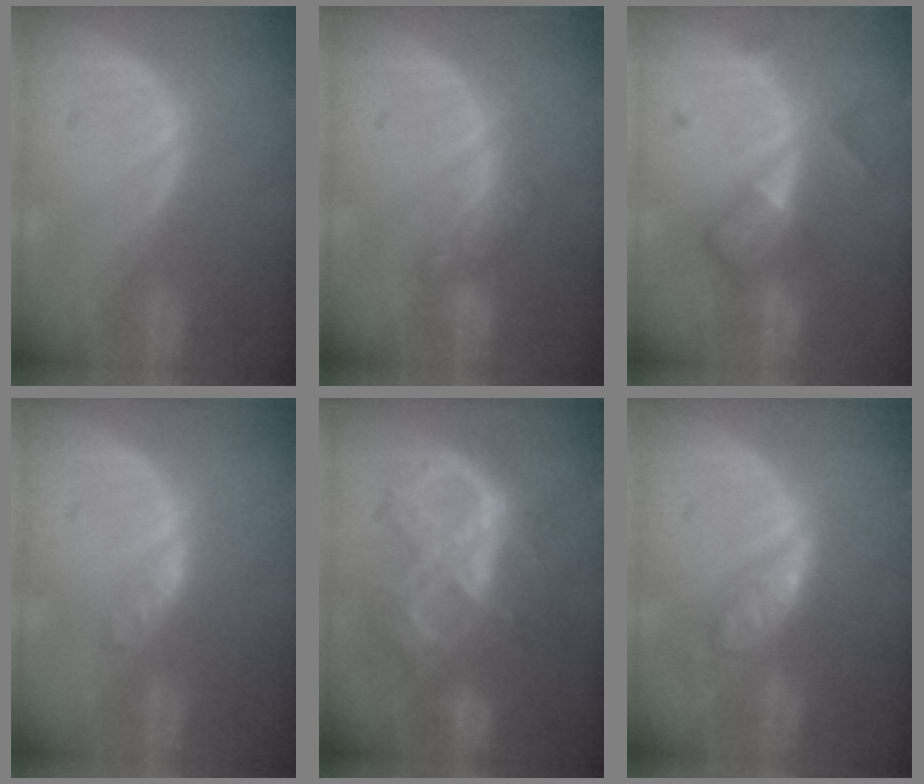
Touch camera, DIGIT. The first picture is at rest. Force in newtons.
{"total": 4.1, "press": 4.1, "slide": 0.4}
{"total": 5.1, "press": 5.1, "slide": 0.4}
{"total": 1.7, "press": 1.7, "slide": 0.2}
{"total": 10.3, "press": 10.2, "slide": 1.3}
{"total": 5.9, "press": 5.2, "slide": 2.9}